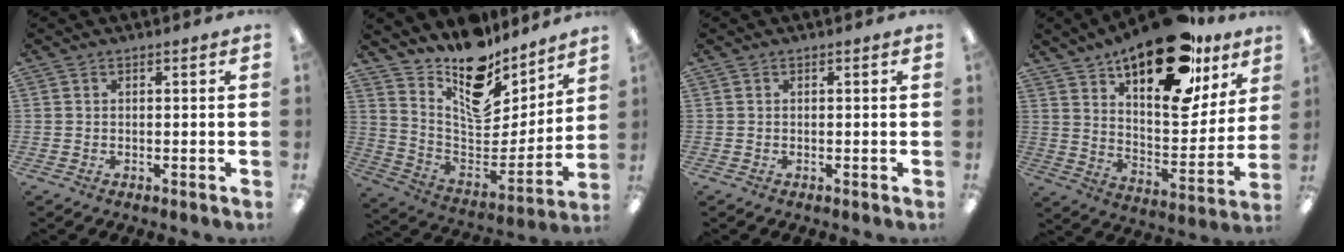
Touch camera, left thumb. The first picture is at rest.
{"total": 16.3, "force": [12.3, 7.9, 7.3], "torque": [-0.111, -0.112, 0.219]}
{"total": 0.0}
{"total": 24.7, "force": [17.0, 9.8, 15.0], "torque": [-0.210, -0.103, 0.284]}